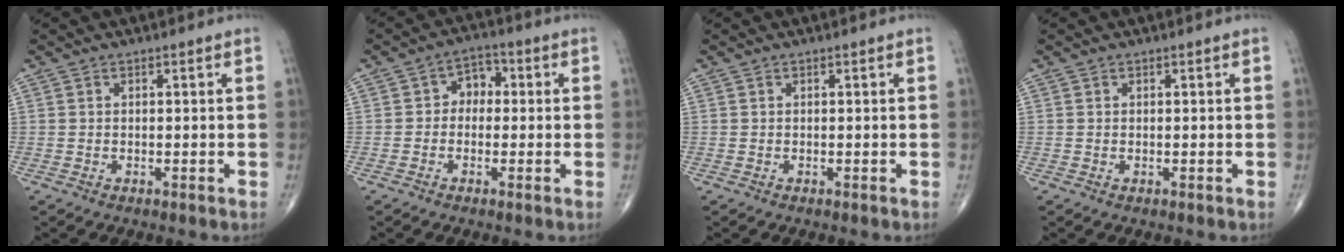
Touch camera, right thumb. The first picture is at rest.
{"total": 4.5, "force": [-0.1, 3.5, 2.7], "torque": [-0.012, 0.019, -0.016]}
{"total": 0.0}
{"total": 0.0}